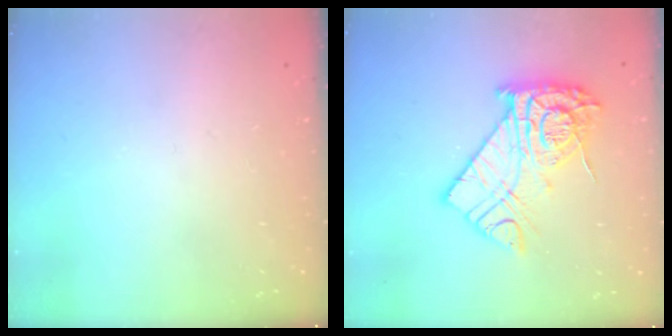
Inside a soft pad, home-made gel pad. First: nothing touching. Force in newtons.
{"total": 15.9, "press": 15.8, "slide": 1.4}